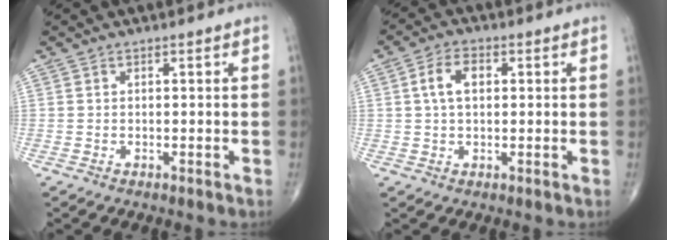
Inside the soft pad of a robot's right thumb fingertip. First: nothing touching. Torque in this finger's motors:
{"motor_torque": [0.30, 1.69, 0.59, 0.17, 0.11]}